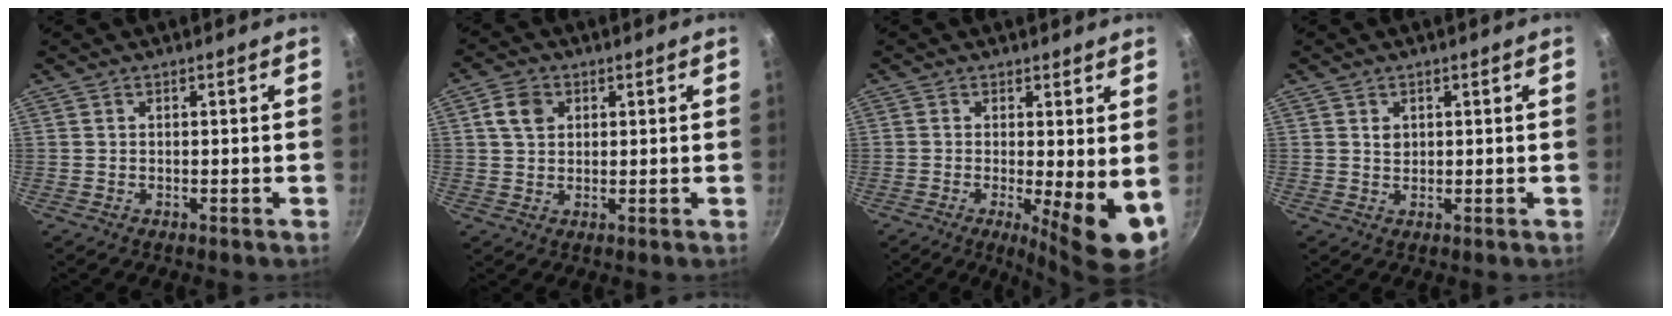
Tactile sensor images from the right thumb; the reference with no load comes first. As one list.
[{"total": 5.1, "force": [1.7, 3.8, 2.8], "torque": [-0.038, 0.004, 0.029]}, {"total": 9.3, "force": [-0.9, 2.2, 9.0], "torque": [-0.117, -0.015, -0.006]}, {"total": 1.6, "force": [0.6, 1.3, 0.8], "torque": [-0.009, -0.001, 0.011]}]